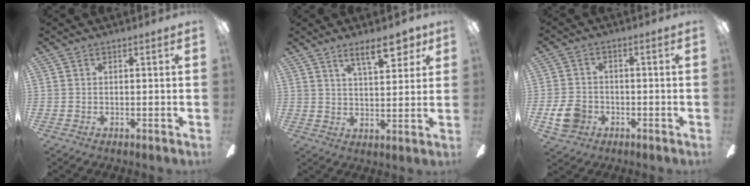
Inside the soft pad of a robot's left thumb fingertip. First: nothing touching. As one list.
[{"total": 9.9, "force": [6.5, 3.7, 6.4], "torque": [-0.082, -0.029, 0.106]}, {"total": 6.8, "force": [-2.5, 5.2, 3.5], "torque": [-0.081, 0.009, -0.049]}]